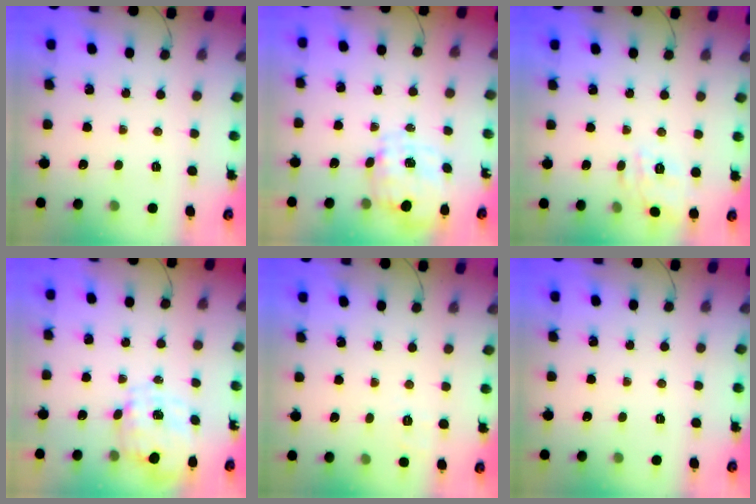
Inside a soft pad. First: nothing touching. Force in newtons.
{"total": 2.6, "press": 2.4, "slide": 1.0}
{"total": 12.5, "press": 12.4, "slide": 1.7}
{"total": 2.8, "press": 2.6, "slide": 1.0}
{"total": 1.9, "press": 0.7, "slide": 1.7}
{"total": 0.0}